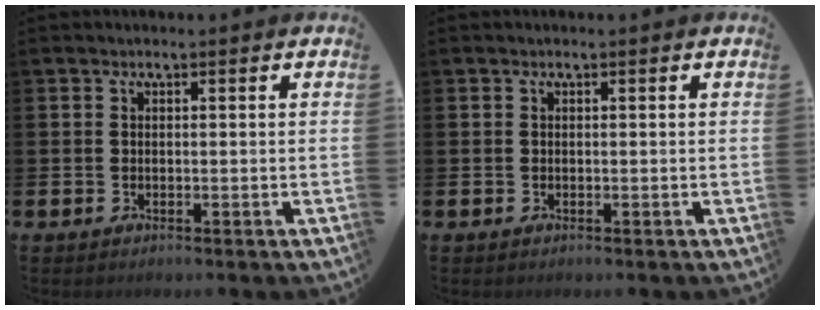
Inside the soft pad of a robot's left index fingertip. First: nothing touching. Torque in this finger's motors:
{"motor_torque": [-0.01, 0.00, -0.01, 0.00]}